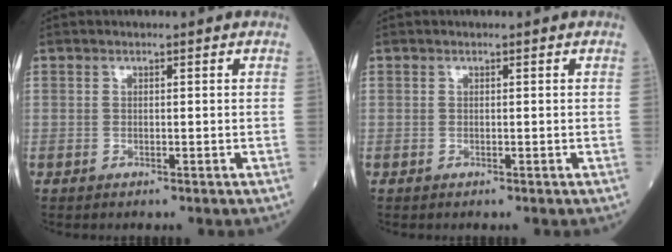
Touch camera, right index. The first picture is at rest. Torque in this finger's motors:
{"motor_torque": [0.03, -0.15, 0.06, 0.01]}